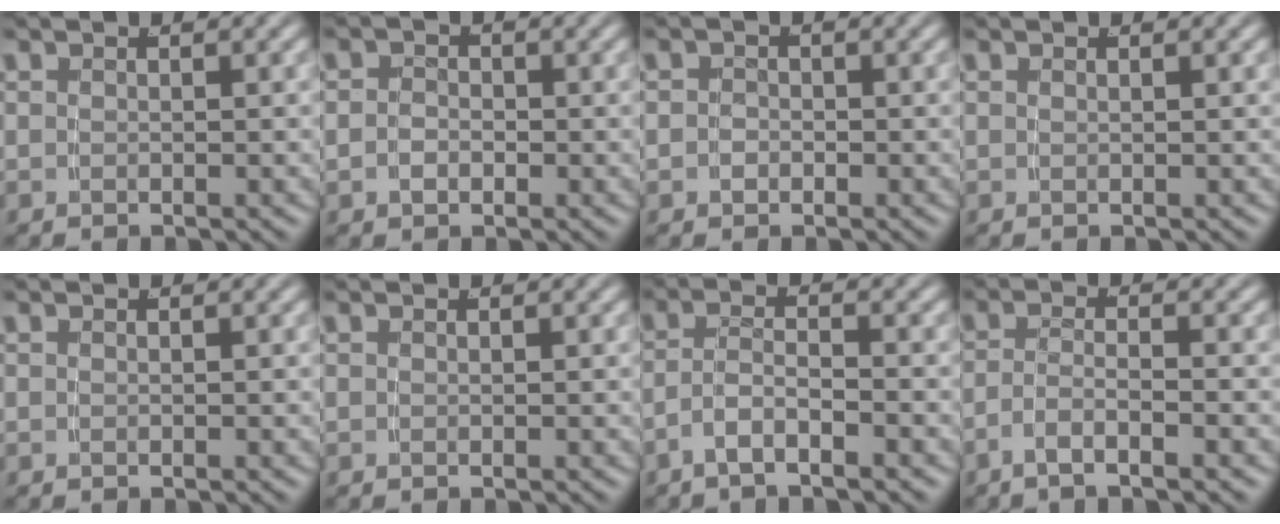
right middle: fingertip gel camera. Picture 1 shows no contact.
{"total": 1.7, "force": [-0.5, 1.4, 0.8], "torque": [-0.019, -0.007, -0.007]}
{"total": 1.2, "force": [-0.6, 1.1, 0.3], "torque": [-0.009, -0.008, -0.009]}
{"total": 0.5, "force": [0.2, -0.5, 0.1], "torque": [-0.001, -0.002, 0.005]}
{"total": 0.0}
{"total": 0.0}
{"total": 2.7, "force": [-1.7, 0.7, 2.0], "torque": [-0.044, -0.009, -0.029]}
{"total": 2.8, "force": [-2.0, 0.2, 1.9], "torque": [-0.041, -0.011, -0.032]}